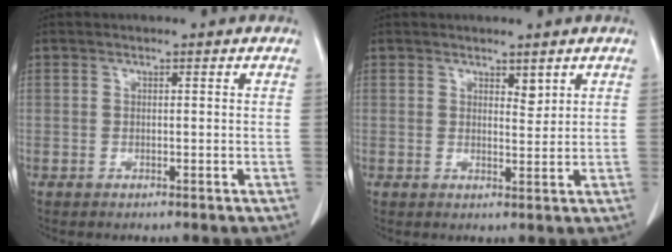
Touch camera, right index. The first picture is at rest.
{"total": 1.7, "force": [1.3, 0.5, 1.0], "torque": [-0.015, -0.010, 0.024]}